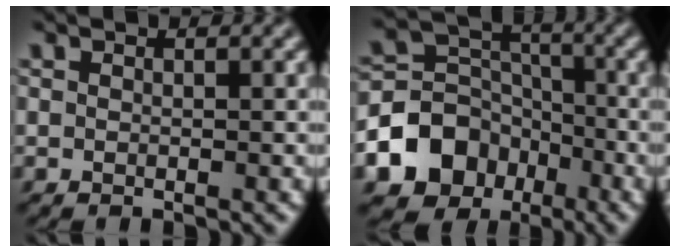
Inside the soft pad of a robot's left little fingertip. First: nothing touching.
{"total": 10.5, "force": [-5.2, 8.4, 3.4], "torque": [-0.068, -0.010, -0.112]}